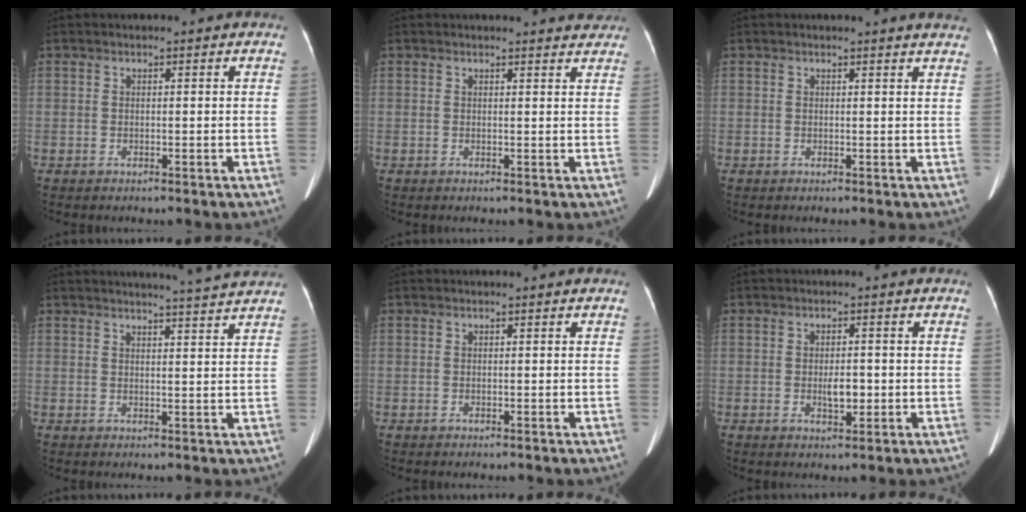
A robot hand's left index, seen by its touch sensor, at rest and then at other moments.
{"total": 4.0, "force": [3.9, 0.5, 0.5], "torque": [-0.006, -0.004, 0.030]}
{"total": 3.8, "force": [3.6, -0.3, 1.1], "torque": [-0.014, -0.005, 0.023]}
{"total": 6.0, "force": [5.6, -1.2, 1.6], "torque": [-0.028, -0.003, 0.061]}
{"total": 0.0}
{"total": 3.0, "force": [-0.6, 1.2, 2.6], "torque": [-0.047, 0.000, -0.005]}